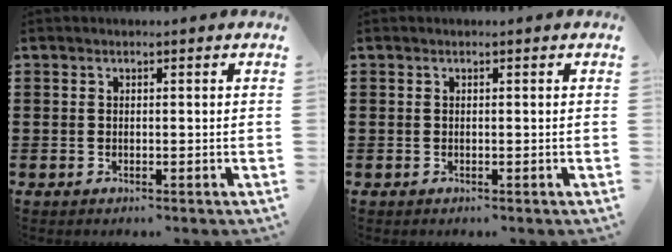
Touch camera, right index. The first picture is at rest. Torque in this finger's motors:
{"motor_torque": [0.00, 0.00, 0.00, 0.00]}